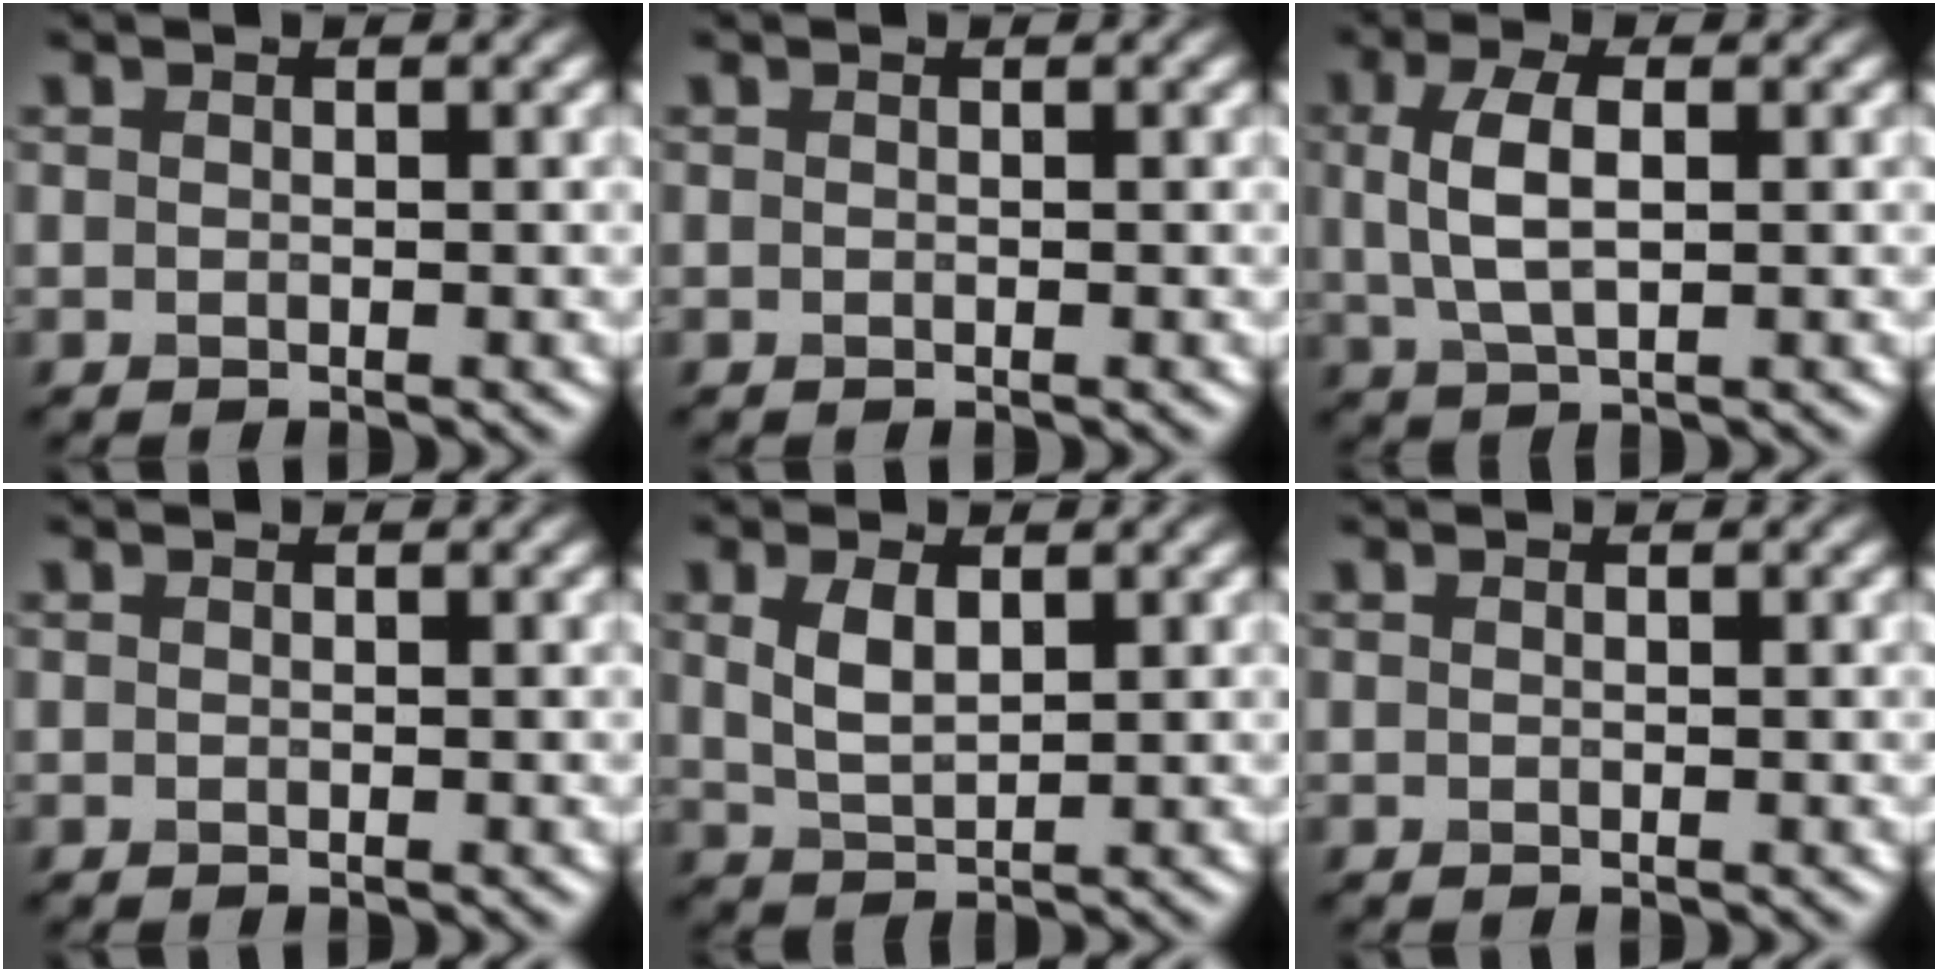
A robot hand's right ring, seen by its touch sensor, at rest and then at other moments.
{"total": 0.0}
{"total": 4.3, "force": [0.7, 1.9, 3.8], "torque": [-0.084, 0.004, 0.012]}
{"total": 0.0}
{"total": 2.9, "force": [1.0, 1.5, 2.3], "torque": [-0.055, -0.002, 0.026]}
{"total": 0.0}